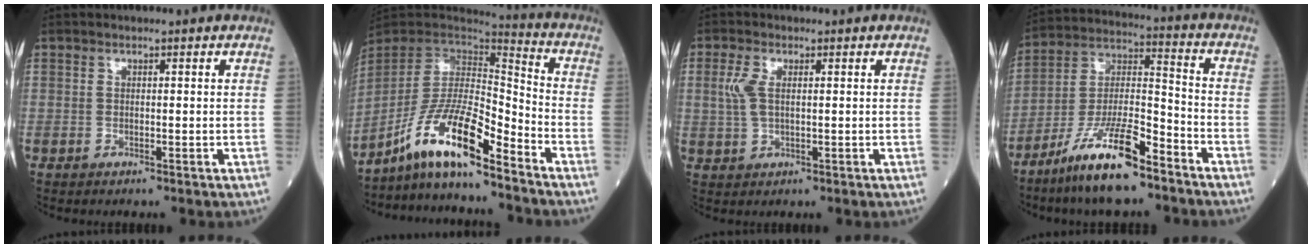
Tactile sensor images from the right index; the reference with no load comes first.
{"total": 13.7, "force": [-9.9, 1.5, 9.4], "torque": [-0.181, 0.005, -0.181]}
{"total": 3.5, "force": [0.7, 1.6, 3.1], "torque": [-0.083, 0.007, 0.016]}
{"total": 13.9, "force": [-9.7, 2.3, 9.6], "torque": [-0.190, -0.007, -0.179]}